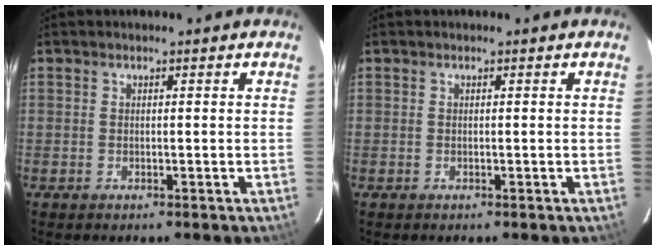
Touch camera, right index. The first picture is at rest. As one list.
[{"total": 0.0}]